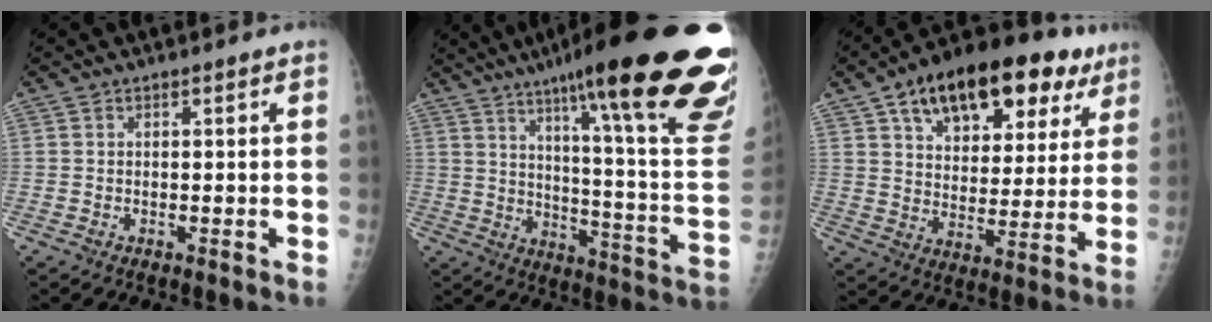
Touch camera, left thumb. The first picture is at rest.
{"total": 34.1, "force": [21.6, 4.5, 26.0], "torque": [-0.270, -0.082, 0.301]}
{"total": 24.7, "force": [13.3, 13.0, 16.3], "torque": [-0.208, 0.001, 0.200]}